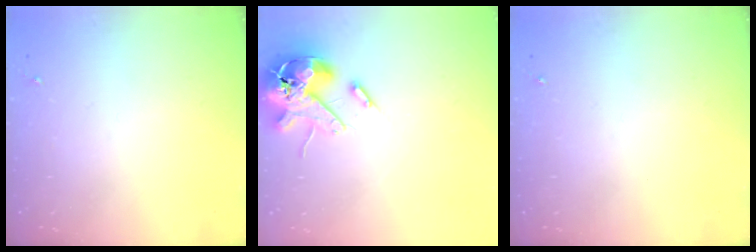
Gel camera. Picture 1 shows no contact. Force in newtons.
{"total": 14.6, "press": 14.4, "slide": 2.4}
{"total": 0.0}